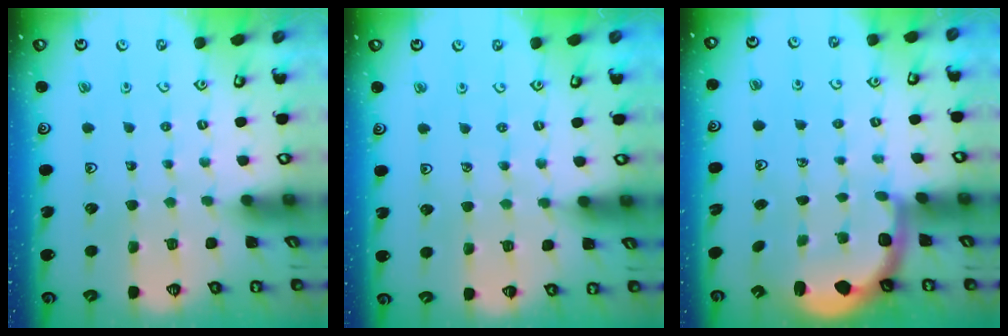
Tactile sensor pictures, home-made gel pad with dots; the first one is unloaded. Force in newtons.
{"total": 5.2, "press": 5.0, "slide": 1.3}
{"total": 2.3, "press": 2.0, "slide": 1.2}